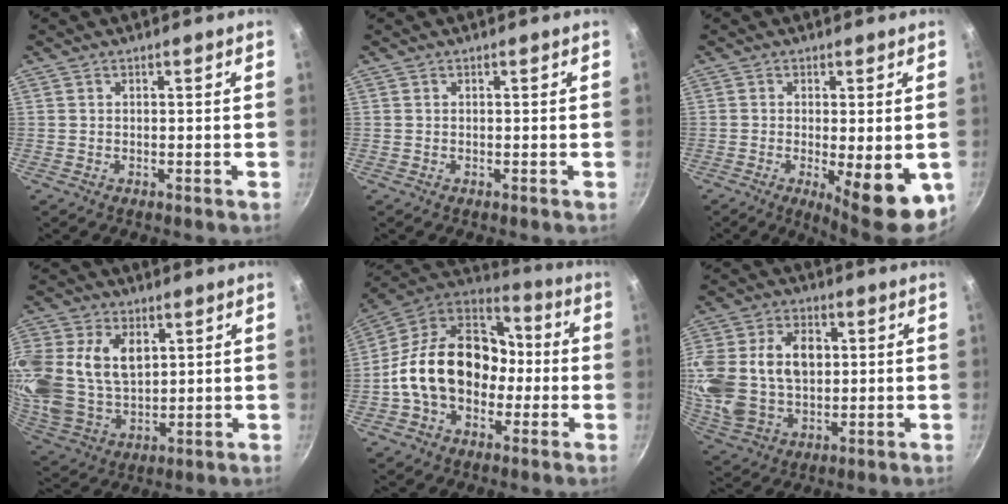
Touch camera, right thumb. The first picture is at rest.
{"total": 0.0}
{"total": 11.6, "force": [-3.0, 3.4, 10.7], "torque": [-0.128, -0.010, -0.030]}
{"total": 20.8, "force": [5.2, 14.7, 13.7], "torque": [-0.304, -0.006, 0.105]}
{"total": 21.8, "force": [-2.1, 16.1, 14.6], "torque": [-0.221, 0.058, -0.042]}
{"total": 21.4, "force": [2.7, 15.2, 14.8], "torque": [-0.303, 0.015, 0.056]}